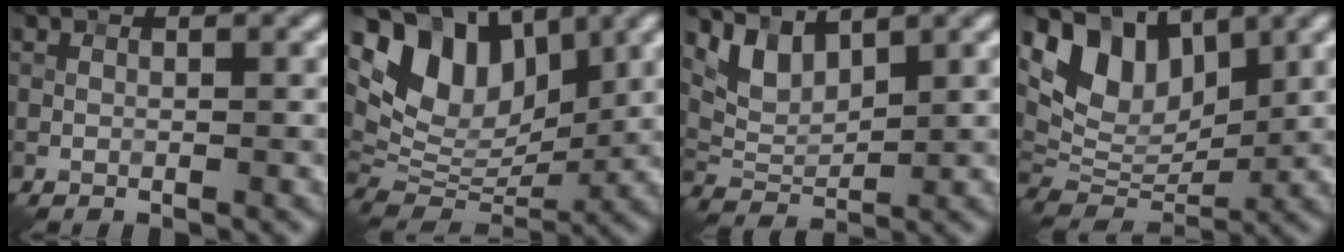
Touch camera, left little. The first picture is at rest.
{"total": 8.9, "force": [4.1, 5.9, 5.2], "torque": [-0.088, -0.006, 0.073]}
{"total": 3.6, "force": [2.5, 1.7, 2.1], "torque": [-0.051, -0.010, 0.053]}
{"total": 7.5, "force": [4.2, 4.6, 4.3], "torque": [-0.074, -0.006, 0.074]}